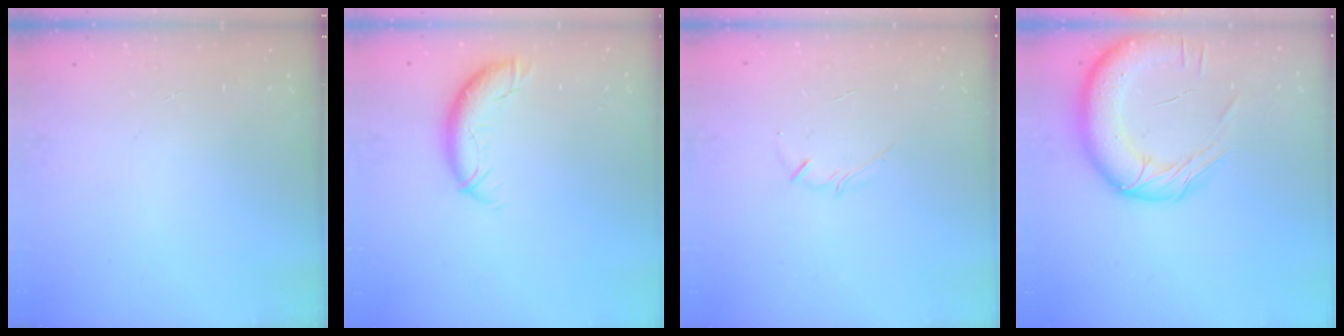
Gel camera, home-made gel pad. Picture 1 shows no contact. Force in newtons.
{"total": 9.8, "press": 9.5, "slide": 2.3}
{"total": 2.9, "press": 2.8, "slide": 0.6}
{"total": 15.6, "press": 15.4, "slide": 2.7}